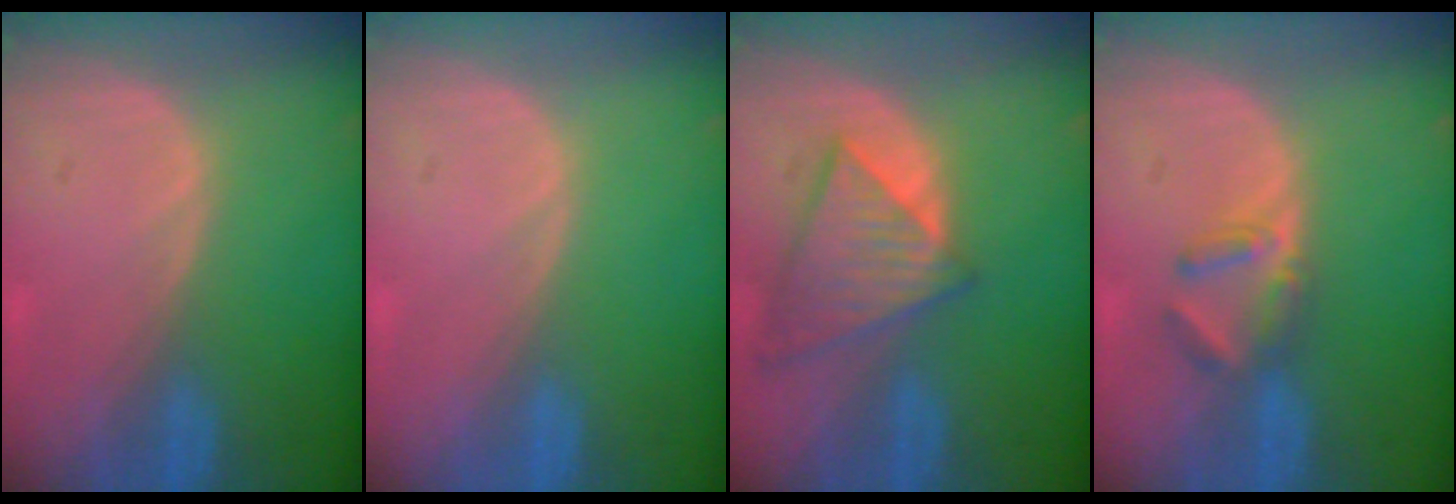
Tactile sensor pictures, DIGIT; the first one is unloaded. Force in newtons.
{"total": 0.0}
{"total": 8.2, "press": 7.2, "slide": 3.9}
{"total": 3.7, "press": 3.6, "slide": 1.0}